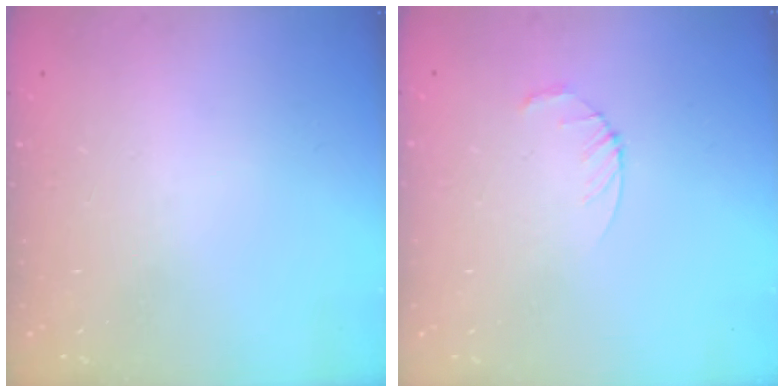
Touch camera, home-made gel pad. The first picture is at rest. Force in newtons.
{"total": 3.2, "press": 3.1, "slide": 0.4}